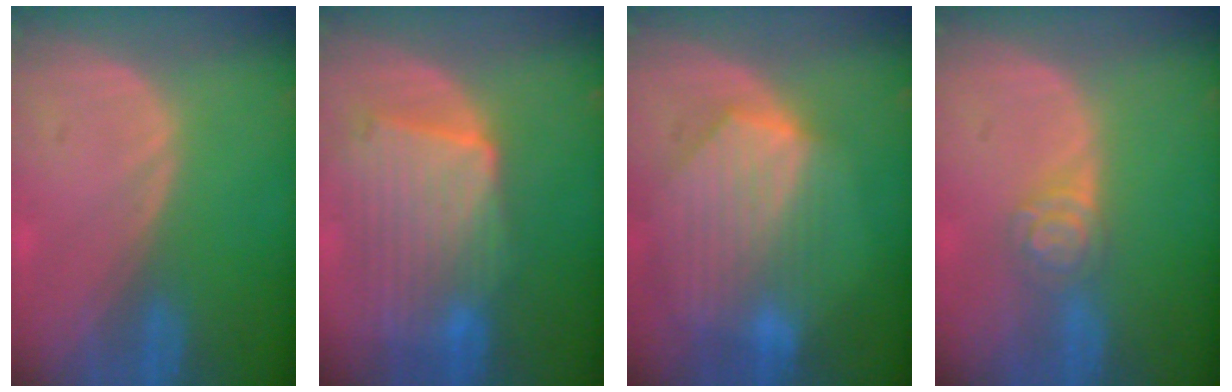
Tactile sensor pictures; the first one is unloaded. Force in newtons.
{"total": 10.4, "press": 9.1, "slide": 5.0}
{"total": 9.3, "press": 8.2, "slide": 4.3}
{"total": 4.3, "press": 3.9, "slide": 1.8}